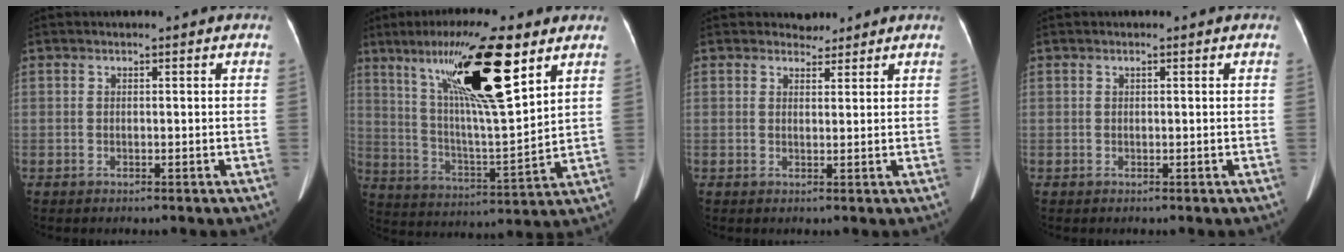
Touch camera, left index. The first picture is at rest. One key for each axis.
{"total": 18.4, "fx": 10.0, "fy": 1.7, "fz": 15.4, "tx": -0.273, "ty": 0.011, "tz": 0.177}
{"total": 1.9, "fx": 1.7, "fy": 0.8, "fz": -0.2, "tx": 0.003, "ty": 0.000, "tz": 0.025}
{"total": 0.0}